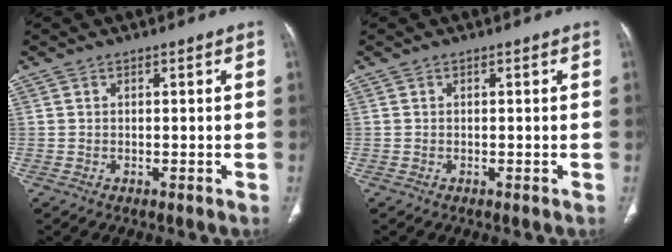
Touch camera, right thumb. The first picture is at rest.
{"total": 0.0}